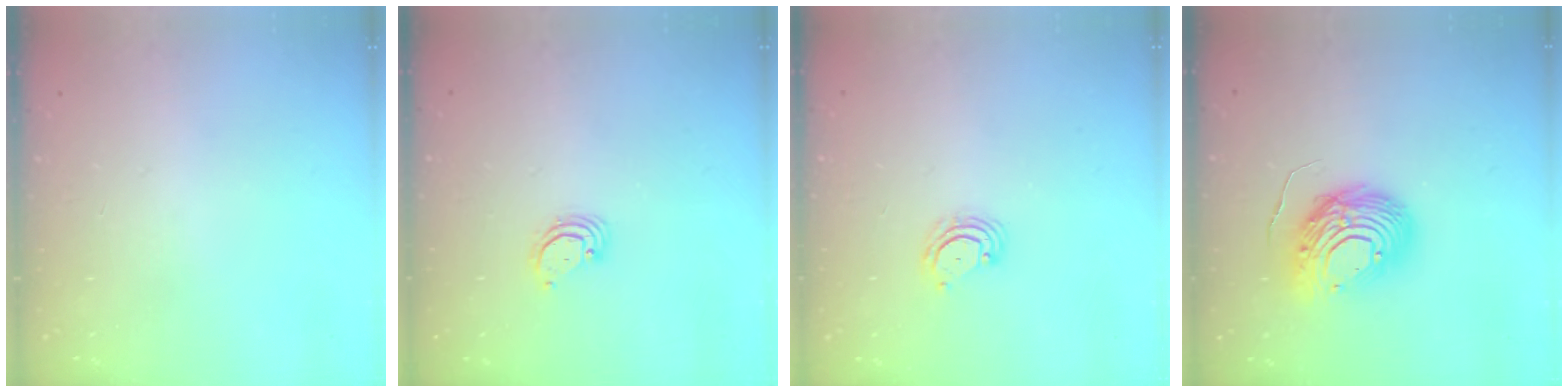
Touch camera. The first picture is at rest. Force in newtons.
{"total": 3.4, "press": 3.4, "slide": 0.1}
{"total": 5.0, "press": 4.9, "slide": 0.4}
{"total": 12.5, "press": 12.4, "slide": 0.9}